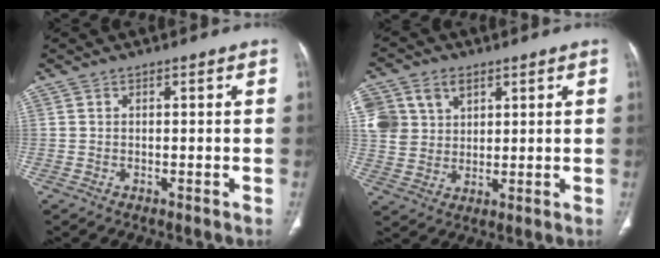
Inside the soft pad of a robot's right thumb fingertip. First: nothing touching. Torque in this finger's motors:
{"motor_torque": [0.00, -0.01, 0.79, 0.66, 0.23]}